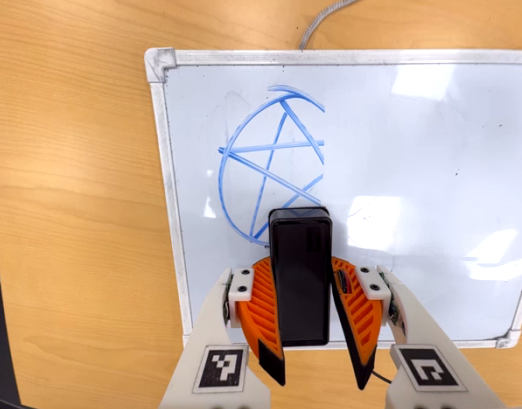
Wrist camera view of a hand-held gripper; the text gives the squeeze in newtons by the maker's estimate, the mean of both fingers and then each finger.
{"total": 8.6, "left": 8.5, "right": 8.8}